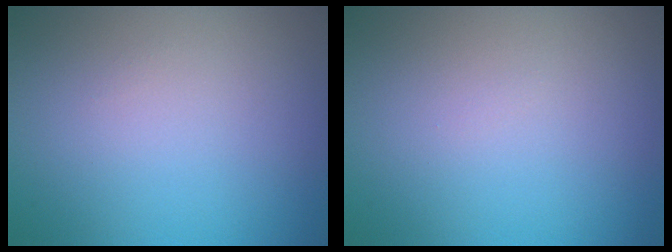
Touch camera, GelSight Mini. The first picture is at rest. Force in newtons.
{"total": 0.0}